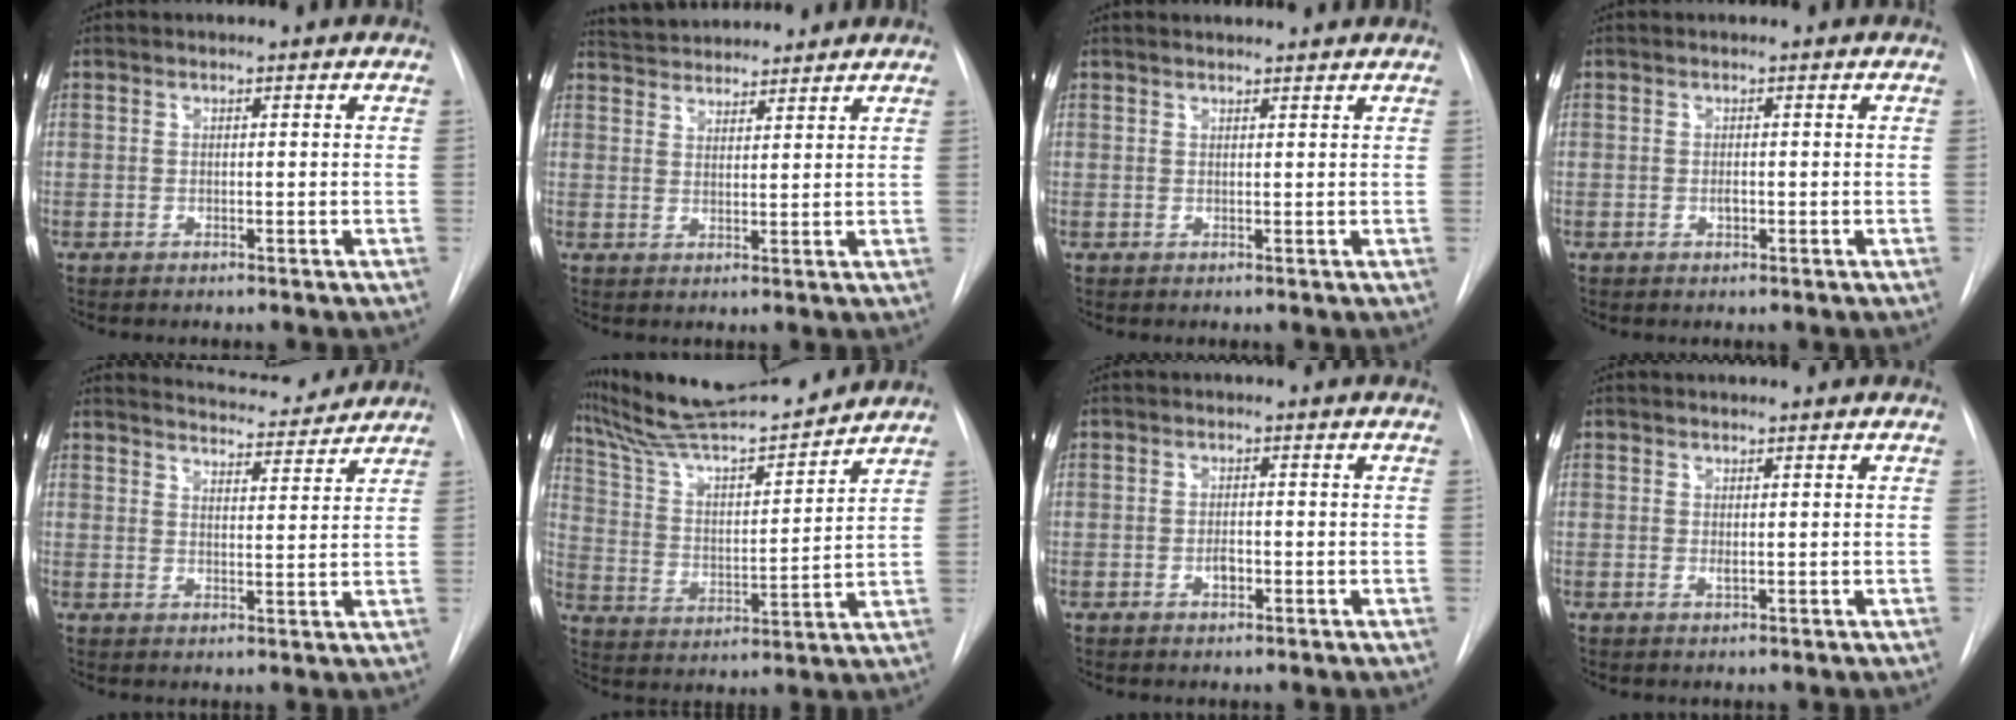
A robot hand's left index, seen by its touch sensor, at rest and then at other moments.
{"total": 8.3, "force": [8.0, 1.5, 1.6], "torque": [-0.031, 0.028, 0.126]}
{"total": 4.7, "force": [4.5, 0.6, 1.2], "torque": [-0.017, 0.023, 0.053]}
{"total": 0.6, "force": [-0.1, 0.3, 0.5], "torque": [-0.011, 0.000, -0.003]}
{"total": 9.0, "force": [8.9, 1.0, 1.4], "torque": [-0.024, 0.000, 0.118]}
{"total": 17.1, "force": [16.0, 0.8, 6.2], "torque": [-0.114, 0.004, 0.271]}
{"total": 1.5, "force": [-0.5, 0.8, 1.2], "torque": [-0.021, 0.002, -0.009]}
{"total": 1.1, "force": [0.6, 0.1, 0.8], "torque": [-0.019, 0.004, 0.012]}